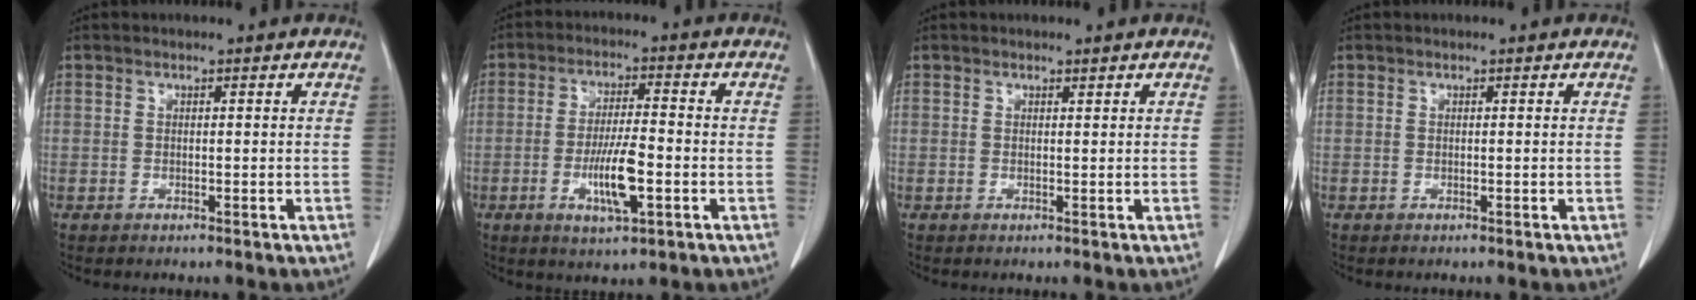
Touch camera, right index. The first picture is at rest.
{"total": 8.2, "force": [-2.5, 1.3, 7.7], "torque": [-0.144, -0.006, -0.042]}
{"total": 0.0}
{"total": 0.0}